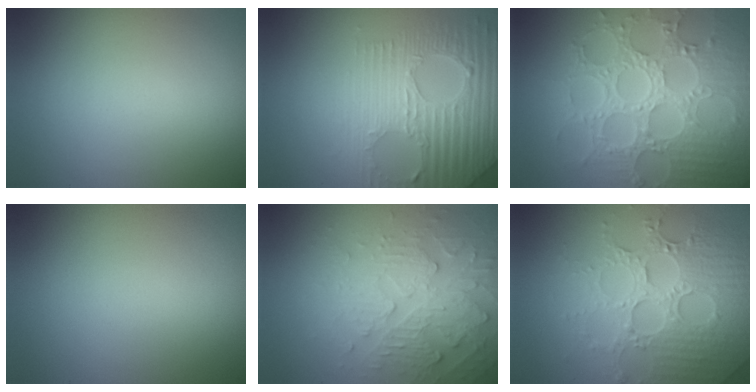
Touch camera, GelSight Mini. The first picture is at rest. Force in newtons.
{"total": 7.0, "press": 5.2, "slide": 4.7}
{"total": 8.9, "press": 6.6, "slide": 6.0}
{"total": 0.0}
{"total": 4.1, "press": 3.5, "slide": 2.2}
{"total": 6.9, "press": 5.3, "slide": 4.5}